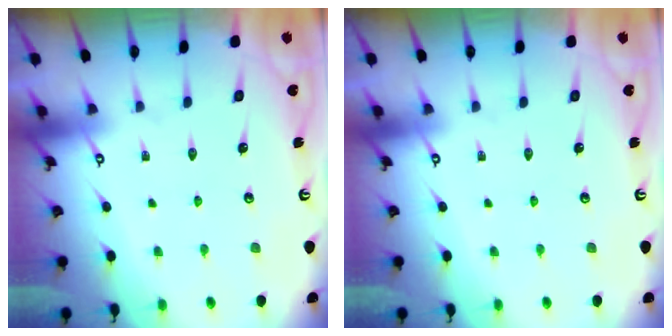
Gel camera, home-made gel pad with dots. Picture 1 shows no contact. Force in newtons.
{"total": 0.0}